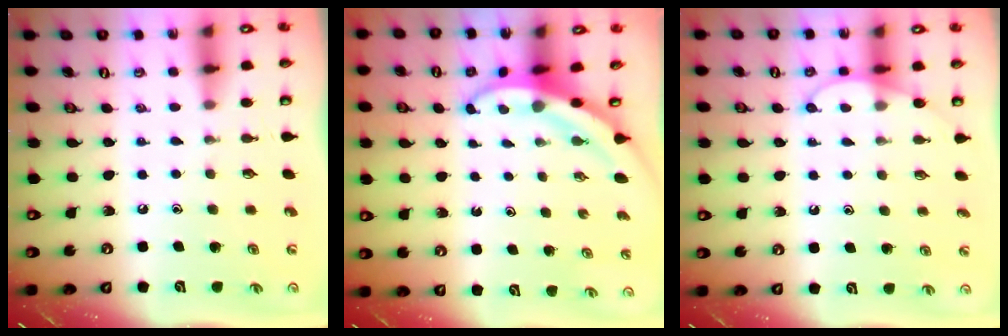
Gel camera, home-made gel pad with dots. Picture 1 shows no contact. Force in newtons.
{"total": 3.7, "press": 3.7, "slide": 0.5}
{"total": 6.5, "press": 6.5, "slide": 0.5}